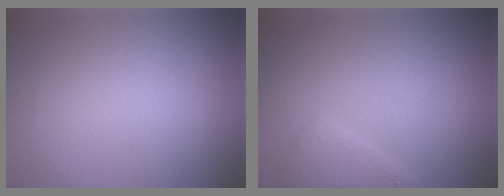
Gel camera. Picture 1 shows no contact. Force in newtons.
{"total": 1.9, "press": 1.9, "slide": 0.1}